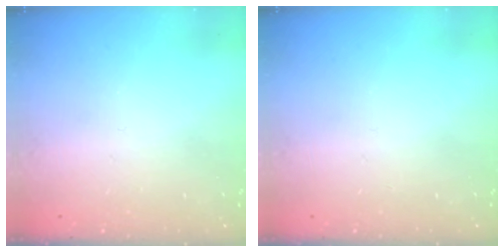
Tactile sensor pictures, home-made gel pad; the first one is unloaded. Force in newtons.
{"total": 0.0}